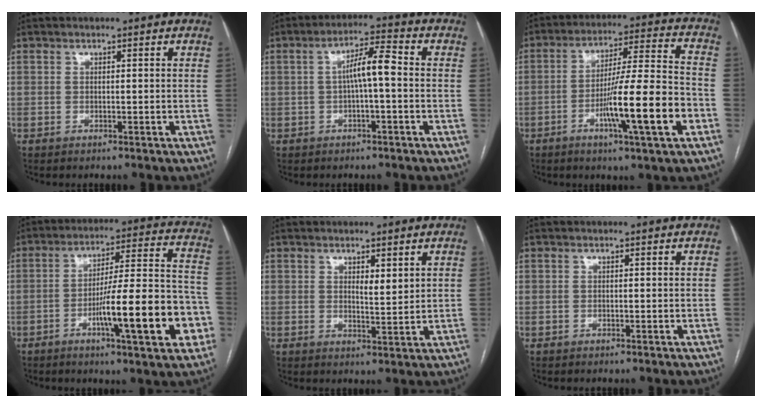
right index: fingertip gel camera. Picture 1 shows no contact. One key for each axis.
{"total": 5.7, "fx": -0.2, "fy": 0.8, "fz": 5.7, "tx": -0.096, "ty": 0.019, "tz": -0.003}
{"total": 15.1, "fx": -5.4, "fy": 0.0, "fz": 14.1, "tx": -0.236, "ty": -0.004, "tz": -0.087}
{"total": 17.4, "fx": -6.3, "fy": 2.1, "fz": 16.1, "tx": -0.231, "ty": 0.015, "tz": -0.089}
{"total": 2.7, "fx": 1.3, "fy": 0.7, "fz": 2.3, "tx": -0.039, "ty": -0.008, "tz": 0.025}
{"total": 0.0}